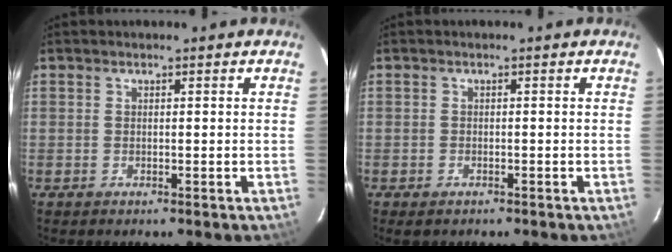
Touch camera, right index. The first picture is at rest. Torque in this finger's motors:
{"motor_torque": [0.17, -0.16, -0.05, -0.03]}